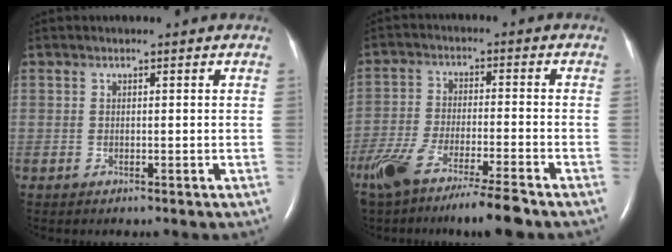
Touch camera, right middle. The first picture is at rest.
{"total": 13.1, "force": [-10.0, 0.6, 8.3], "torque": [-0.159, -0.035, -0.173]}